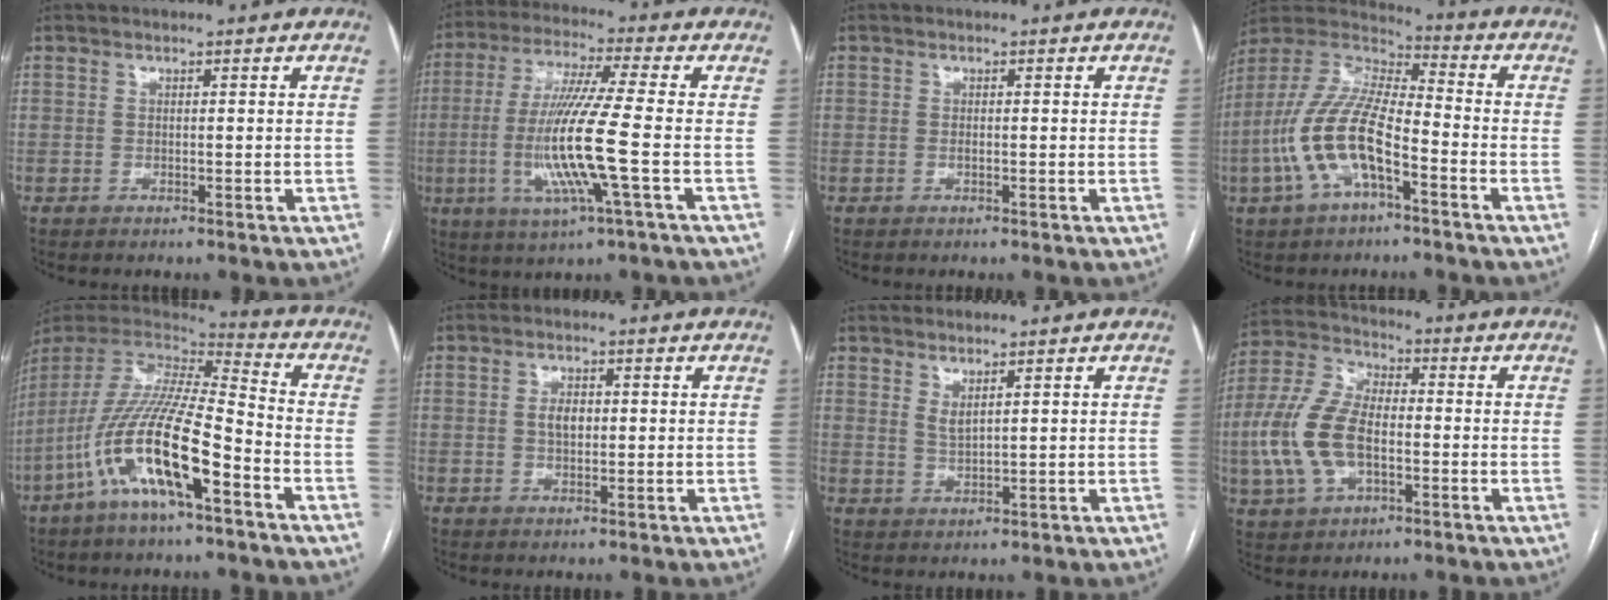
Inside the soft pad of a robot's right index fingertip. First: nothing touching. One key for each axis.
{"total": 13.5, "fx": -2.8, "fy": -0.6, "fz": 13.2, "tx": -0.272, "ty": -0.015, "tz": -0.061}
{"total": 0.5, "fx": -0.1, "fy": 0.2, "fz": 0.4, "tx": -0.011, "ty": 0.000, "tz": -0.002}
{"total": 14.3, "fx": -5.0, "fy": 4.7, "fz": 12.5, "tx": -0.272, "ty": 0.011, "tz": -0.095}
{"total": 17.8, "fx": -8.1, "fy": 2.5, "fz": 15.6, "tx": -0.333, "ty": -0.018, "tz": -0.153}
{"total": 2.7, "fx": 0.2, "fy": 1.5, "fz": 2.2, "tx": -0.041, "ty": 0.005, "tz": 0.005}
{"total": 2.0, "fx": 1.4, "fy": 0.3, "fz": 1.3, "tx": -0.031, "ty": -0.009, "tz": 0.033}
{"total": 12.7, "fx": -2.5, "fy": 6.8, "fz": 10.4, "tx": -0.249, "ty": 0.015, "tz": -0.047}